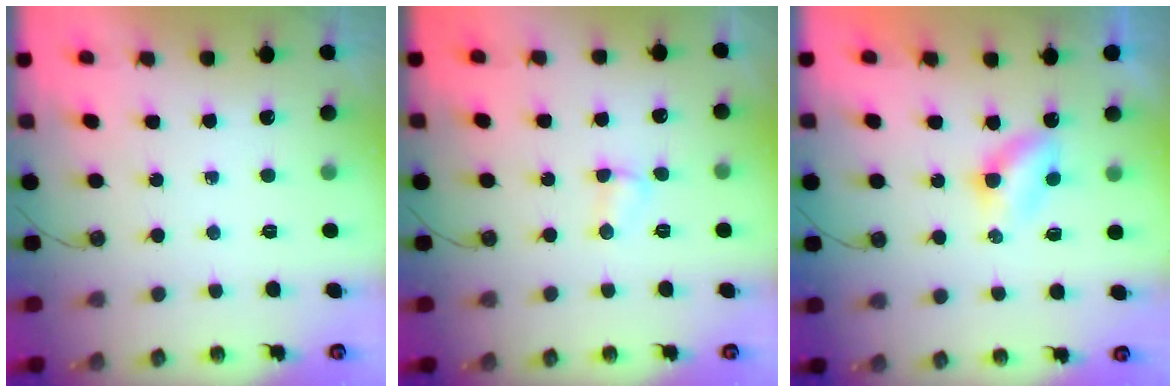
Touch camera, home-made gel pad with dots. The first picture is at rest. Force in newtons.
{"total": 2.8, "press": 2.8, "slide": 0.4}
{"total": 3.7, "press": 3.7, "slide": 0.5}